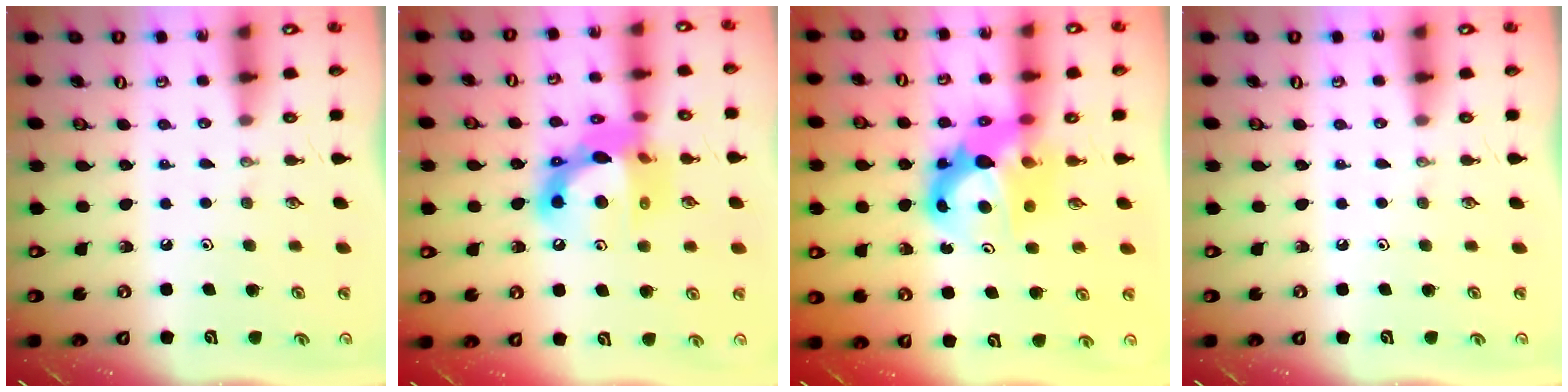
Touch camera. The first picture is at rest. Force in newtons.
{"total": 16.5, "press": 16.5, "slide": 1.5}
{"total": 10.5, "press": 10.4, "slide": 0.8}
{"total": 0.0}